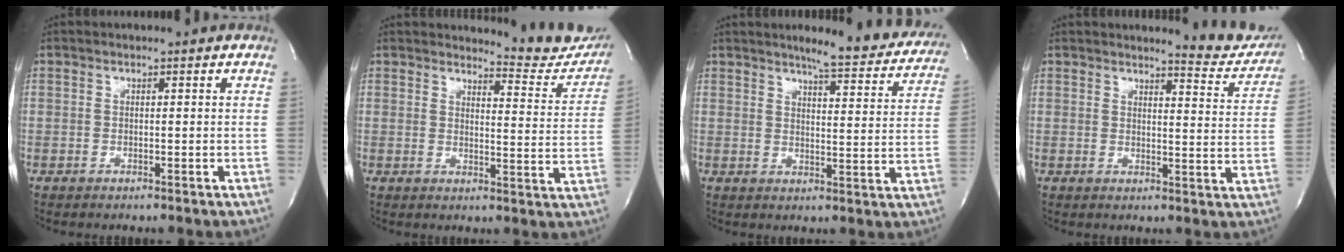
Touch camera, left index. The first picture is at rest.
{"total": 10.0, "force": [9.9, 1.6, 1.1], "torque": [0.004, -0.056, 0.098]}
{"total": 13.7, "force": [12.4, 2.0, 5.5], "torque": [-0.055, -0.031, 0.134]}
{"total": 8.4, "force": [8.2, 0.9, 1.6], "torque": [-0.007, -0.043, 0.079]}